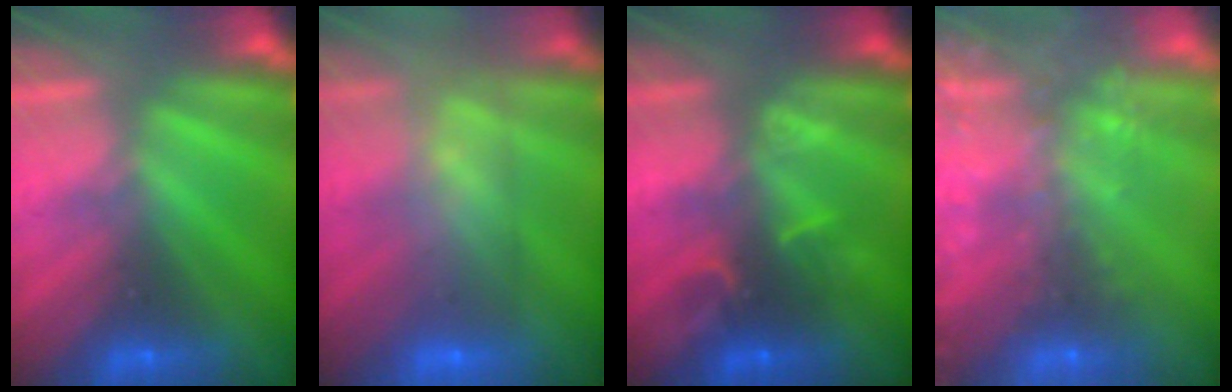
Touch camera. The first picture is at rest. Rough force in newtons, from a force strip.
{"total": 8.1}
{"total": 4.4}
{"total": 8.3}